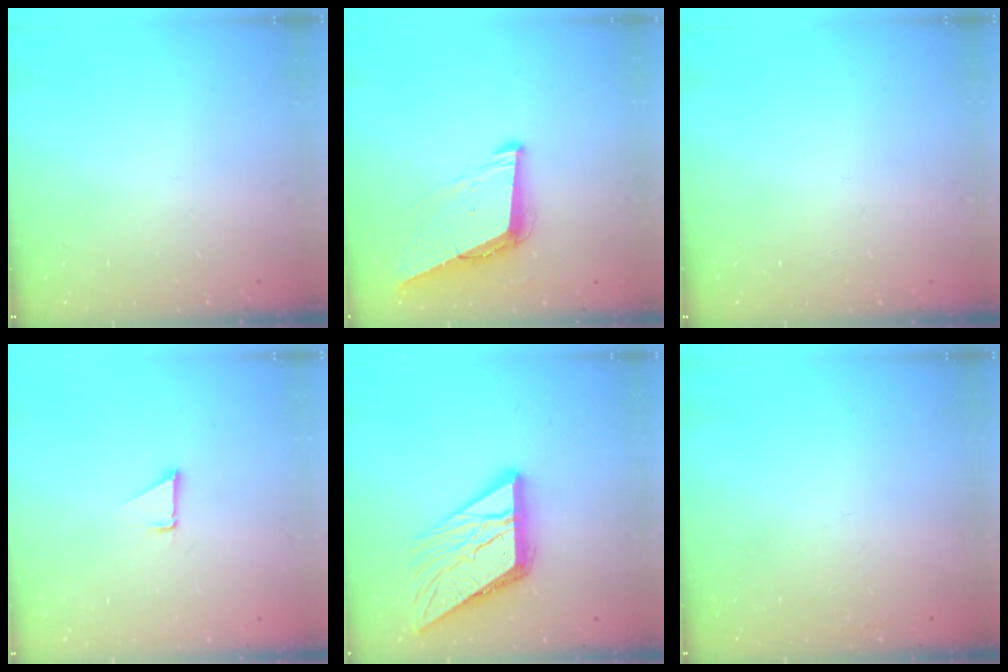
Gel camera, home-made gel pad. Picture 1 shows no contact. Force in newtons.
{"total": 8.8, "press": 7.9, "slide": 3.8}
{"total": 0.0}
{"total": 1.3, "press": 1.3, "slide": 0.1}
{"total": 15.0, "press": 14.9, "slide": 1.6}
{"total": 1.6, "press": 1.6, "slide": 0.1}